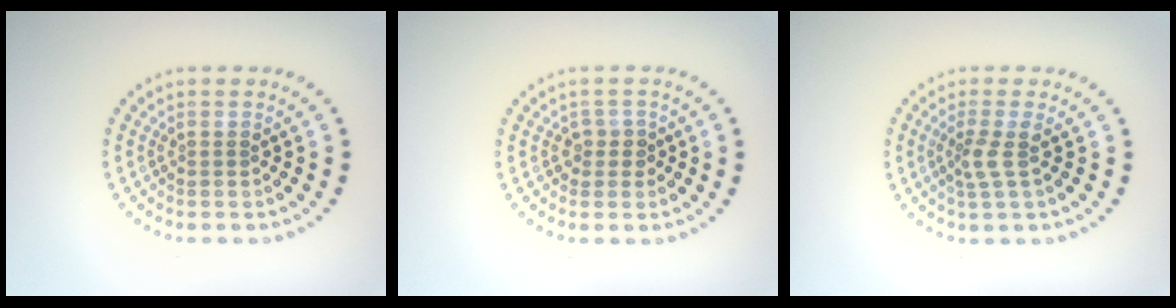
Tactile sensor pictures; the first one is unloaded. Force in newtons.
{"total": 1.6, "press": 1.2, "slide": 1.0}
{"total": 1.9, "press": 1.4, "slide": 1.3}